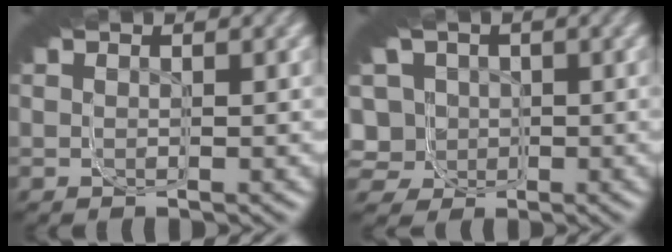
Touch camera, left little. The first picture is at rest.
{"total": 9.2, "force": [-1.4, 8.2, 3.9], "torque": [-0.062, -0.028, -0.033]}